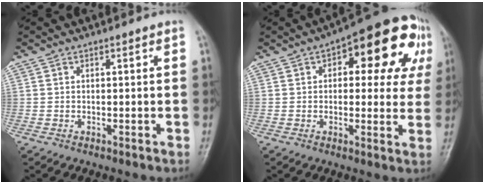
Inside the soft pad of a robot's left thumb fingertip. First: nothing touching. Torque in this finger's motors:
{"motor_torque": [0.26, 0.53, 0.04, -0.17, 0.12]}